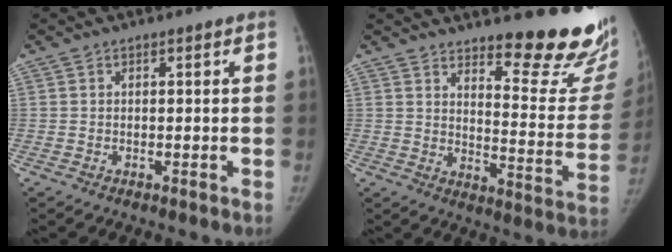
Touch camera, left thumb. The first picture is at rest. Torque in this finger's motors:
{"motor_torque": [1.37, 0.56, 0.70, -0.79, 0.16]}